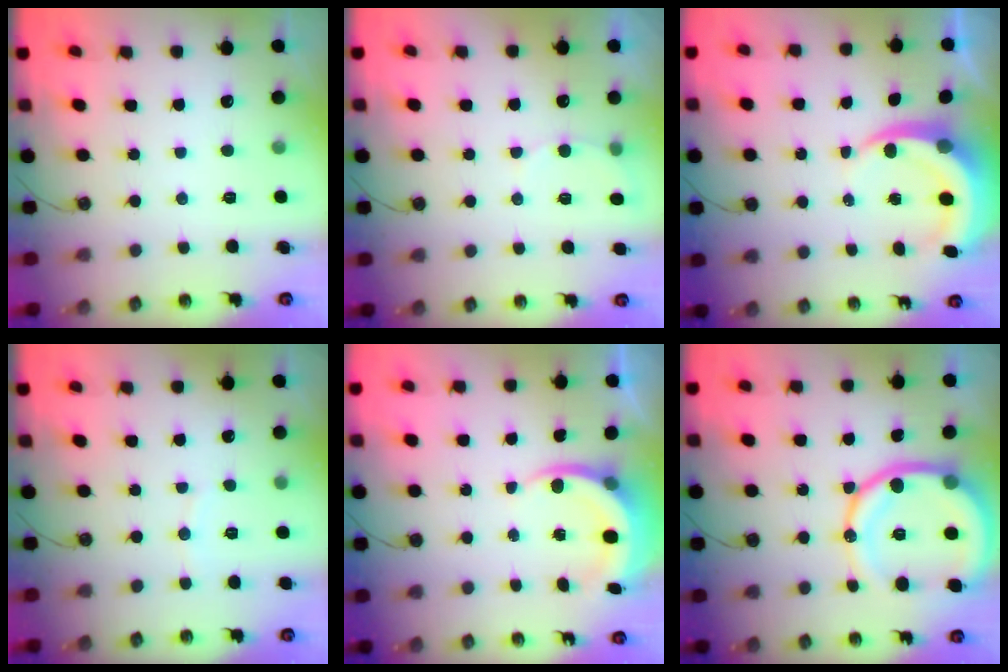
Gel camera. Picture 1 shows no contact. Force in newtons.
{"total": 5.6, "press": 5.5, "slide": 1.4}
{"total": 7.1, "press": 7.1, "slide": 1.0}
{"total": 2.9, "press": 2.9, "slide": 0.3}
{"total": 6.1, "press": 5.9, "slide": 1.4}
{"total": 19.5, "press": 19.3, "slide": 2.3}